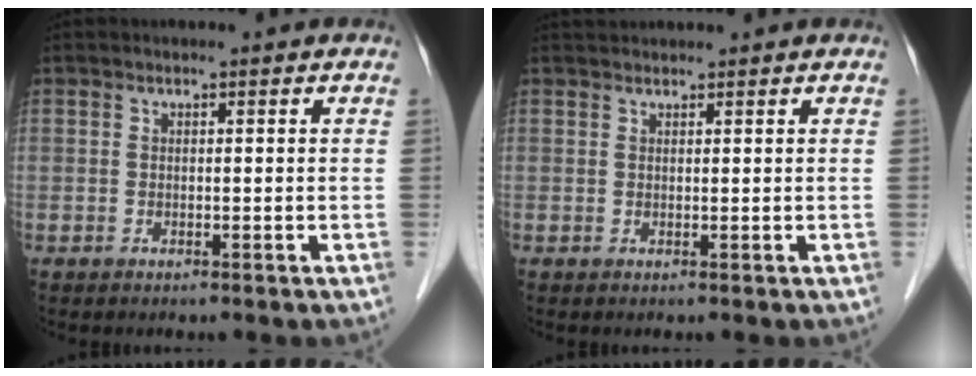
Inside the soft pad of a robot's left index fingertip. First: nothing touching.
{"total": 2.2, "force": [2.2, 0.1, 0.4], "torque": [-0.005, 0.028, 0.041]}